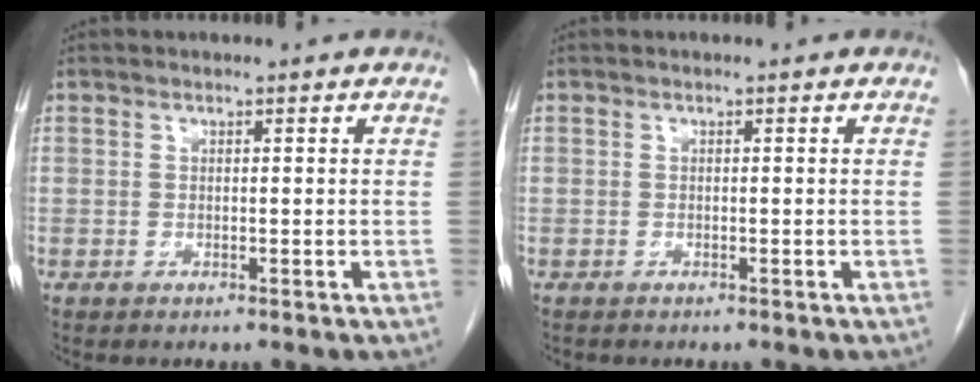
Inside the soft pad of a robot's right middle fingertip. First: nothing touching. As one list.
[{"total": 0.0}]